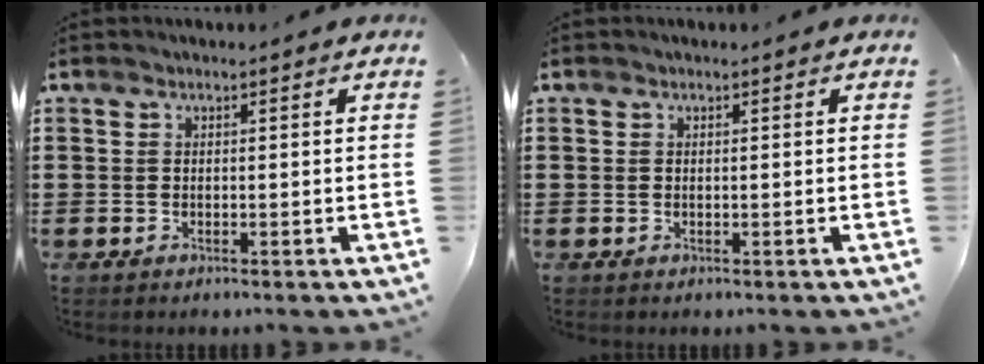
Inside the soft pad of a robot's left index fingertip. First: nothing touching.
{"total": 0.0}